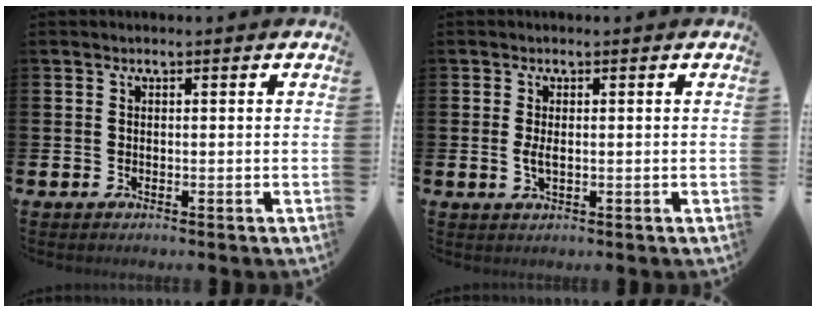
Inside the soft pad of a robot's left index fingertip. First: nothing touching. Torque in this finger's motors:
{"motor_torque": [0.58, 0.08, 0.20, 0.09]}